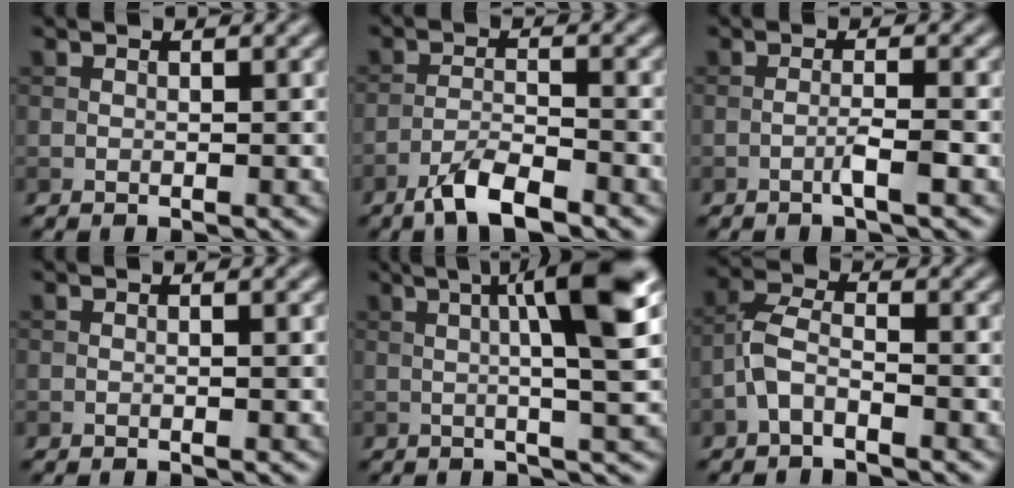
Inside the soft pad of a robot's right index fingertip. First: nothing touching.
{"total": 4.3, "force": [-3.2, 0.9, 2.8], "torque": [-0.054, 0.003, -0.066]}
{"total": 1.8, "force": [-0.9, 0.0, 1.6], "torque": [-0.030, 0.008, -0.022]}
{"total": 0.5, "force": [0.0, 0.1, 0.5], "torque": [-0.008, -0.002, 0.000]}
{"total": 8.4, "force": [1.6, 1.2, 8.2], "torque": [-0.110, 0.016, 0.023]}
{"total": 3.0, "force": [-1.6, 1.3, 2.2], "torque": [-0.051, 0.009, -0.042]}